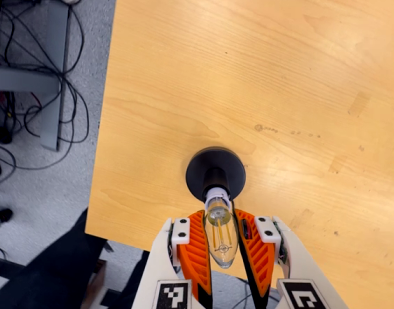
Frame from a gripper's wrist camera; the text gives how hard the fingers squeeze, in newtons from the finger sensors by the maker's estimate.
{"total": 15.0, "left": 15.4, "right": 14.6}